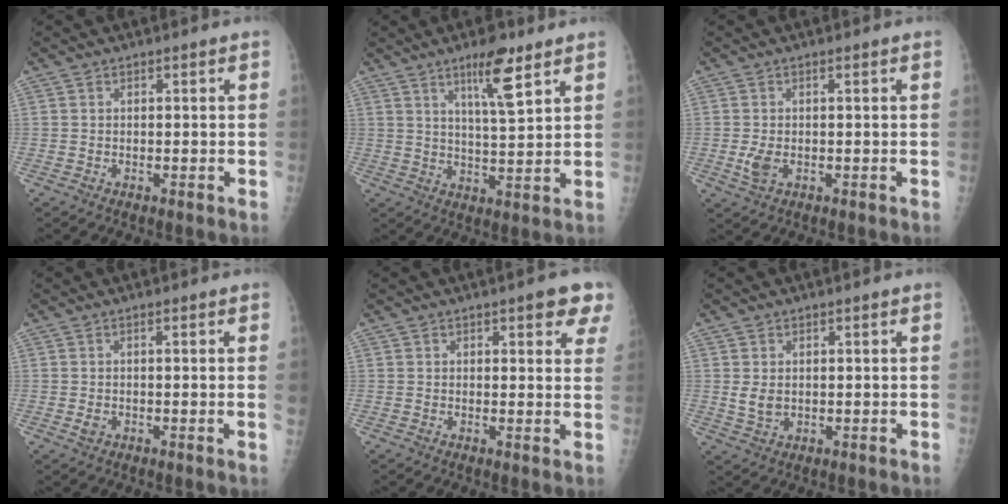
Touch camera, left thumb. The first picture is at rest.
{"total": 8.4, "force": [5.2, 1.6, 6.4], "torque": [-0.102, -0.034, 0.090]}
{"total": 2.8, "force": [-0.4, 1.6, 2.2], "torque": [-0.053, -0.006, -0.007]}
{"total": 1.9, "force": [-0.1, 0.4, 1.9], "torque": [-0.034, -0.001, -0.001]}
{"total": 6.6, "force": [4.0, 2.8, 4.5], "torque": [-0.015, -0.013, 0.042]}
{"total": 3.2, "force": [0.5, 2.5, 1.9], "torque": [-0.023, -0.007, 0.016]}